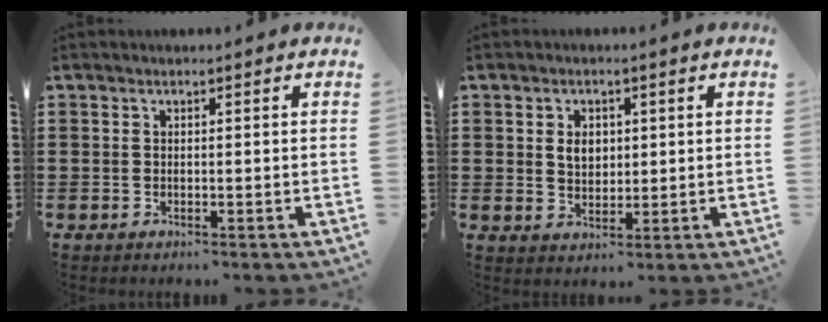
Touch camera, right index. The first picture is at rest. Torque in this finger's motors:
{"motor_torque": [0.08, 0.07, 0.21, 0.06]}